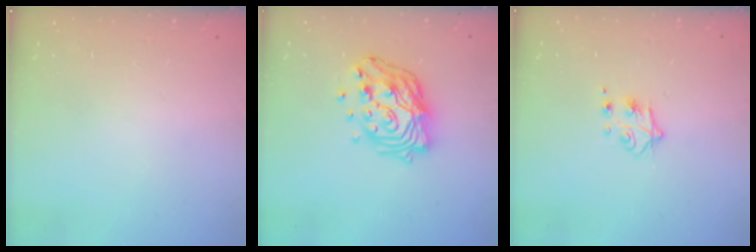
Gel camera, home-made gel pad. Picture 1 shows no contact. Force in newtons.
{"total": 15.5, "press": 15.4, "slide": 1.4}
{"total": 4.5, "press": 4.4, "slide": 0.9}